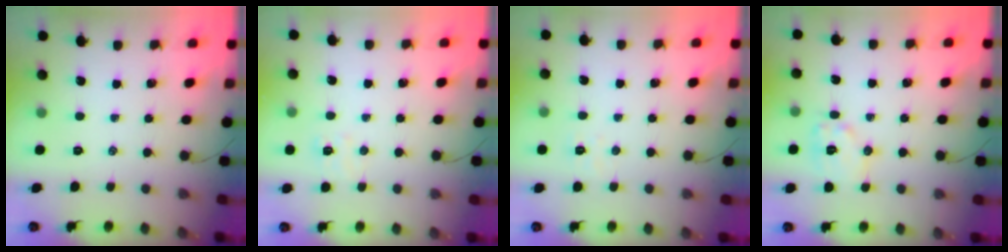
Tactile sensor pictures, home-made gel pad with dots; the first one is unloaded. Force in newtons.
{"total": 5.0, "press": 4.8, "slide": 1.4}
{"total": 2.5, "press": 2.4, "slide": 0.7}
{"total": 8.7, "press": 8.6, "slide": 0.5}